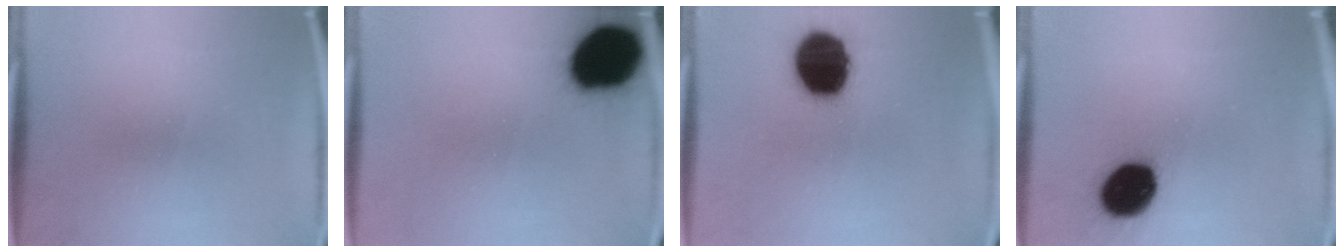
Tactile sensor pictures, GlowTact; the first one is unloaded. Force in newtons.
{"total": 19.0}
{"total": 18.6}
{"total": 14.6}